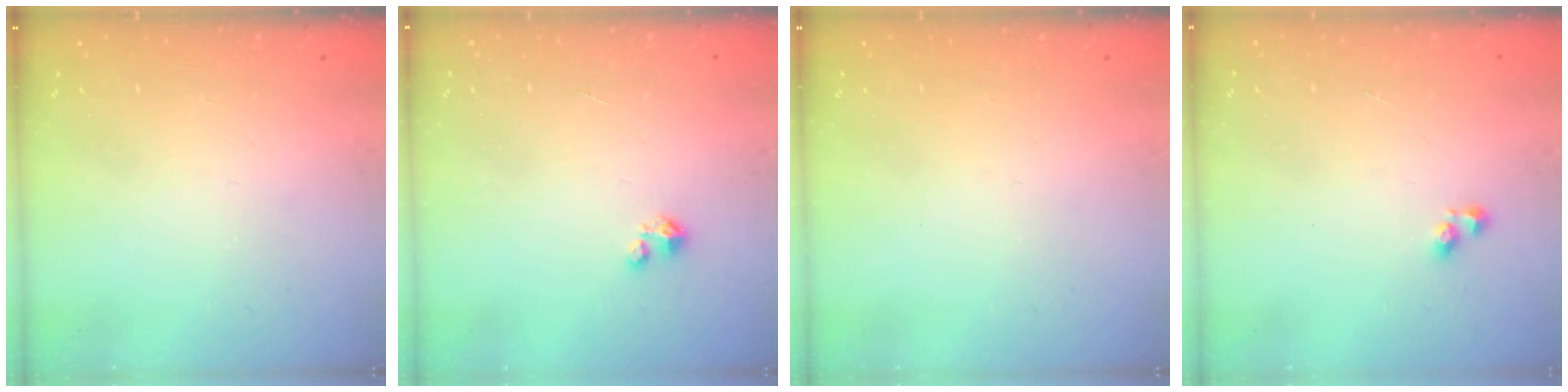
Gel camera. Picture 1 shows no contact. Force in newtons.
{"total": 2.1, "press": 2.1, "slide": 0.2}
{"total": 0.0}
{"total": 2.4, "press": 2.3, "slide": 0.6}